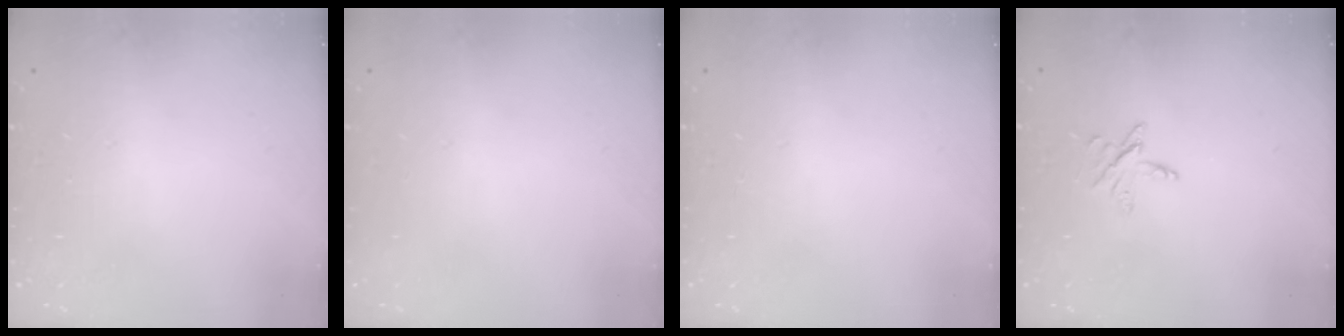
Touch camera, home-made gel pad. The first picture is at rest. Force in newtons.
{"total": 0.0}
{"total": 0.0}
{"total": 4.0, "press": 4.0, "slide": 0.3}